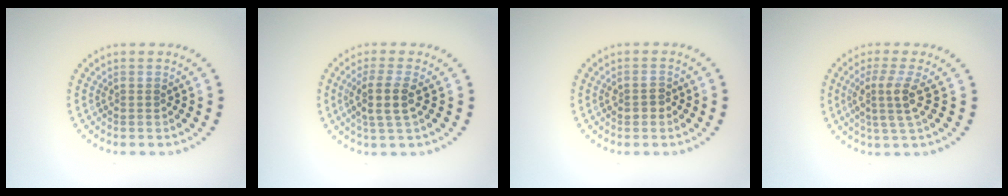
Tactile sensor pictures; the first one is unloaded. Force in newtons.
{"total": 2.9, "press": 2.4, "slide": 1.7}
{"total": 1.4, "press": 1.4, "slide": 0.2}
{"total": 3.1, "press": 2.4, "slide": 1.9}